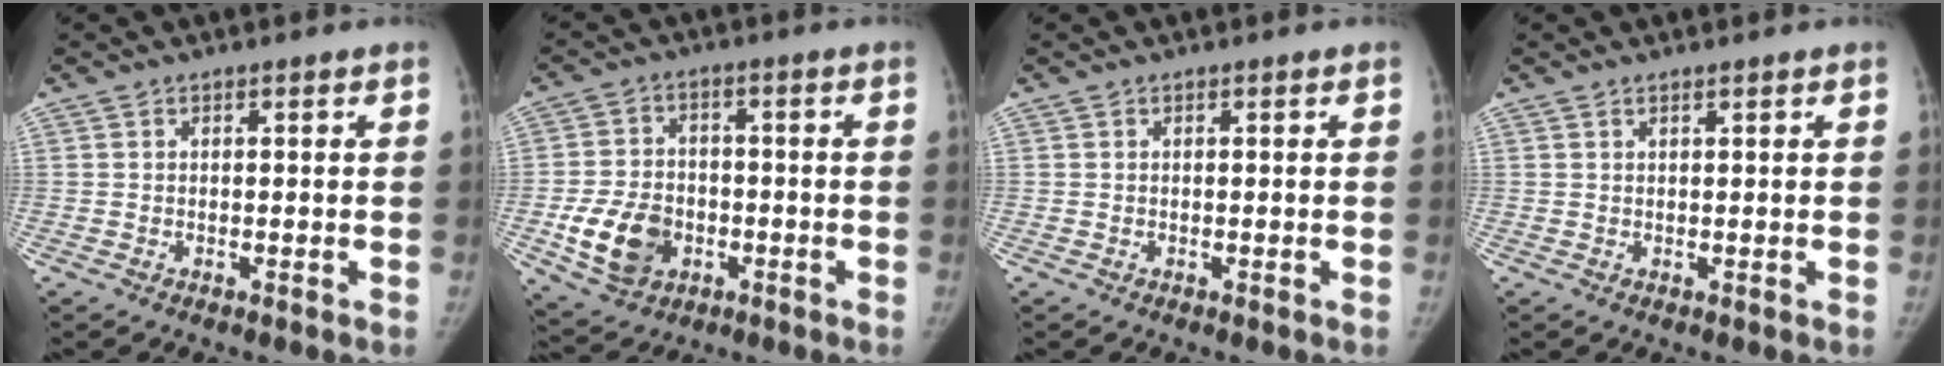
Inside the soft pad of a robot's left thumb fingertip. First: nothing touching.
{"total": 10.7, "force": [-3.4, 8.1, 6.2], "torque": [-0.094, 0.010, -0.056]}
{"total": 0.0}
{"total": 0.6, "force": [0.5, 0.0, 0.4], "torque": [-0.008, -0.001, 0.011]}